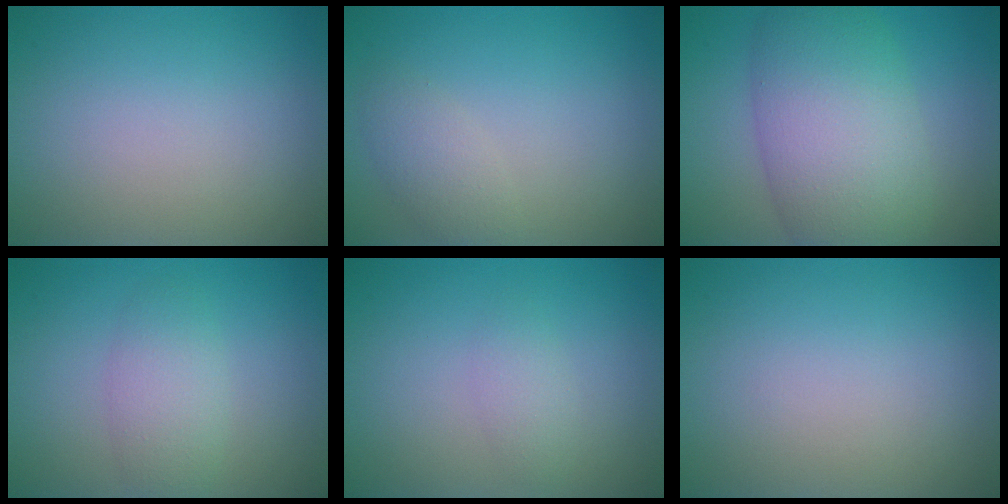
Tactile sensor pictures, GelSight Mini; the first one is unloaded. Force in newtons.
{"total": 2.0, "press": 2.0, "slide": 0.0}
{"total": 9.6, "press": 9.6, "slide": 0.2}
{"total": 2.8, "press": 2.8, "slide": 0.2}
{"total": 1.4, "press": 1.4, "slide": 0.0}
{"total": 0.0}